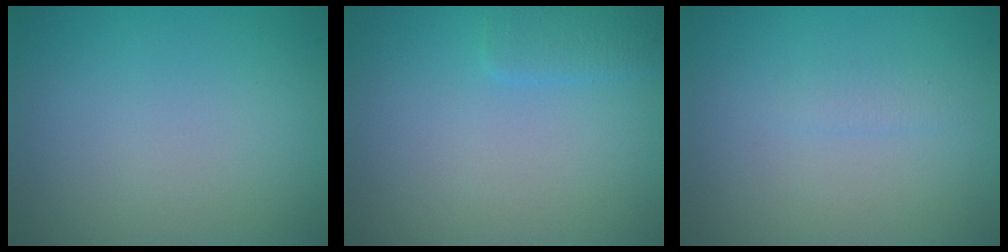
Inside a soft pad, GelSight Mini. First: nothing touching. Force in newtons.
{"total": 1.6, "press": 1.6, "slide": 0.0}
{"total": 0.7, "press": 0.7, "slide": 0.0}